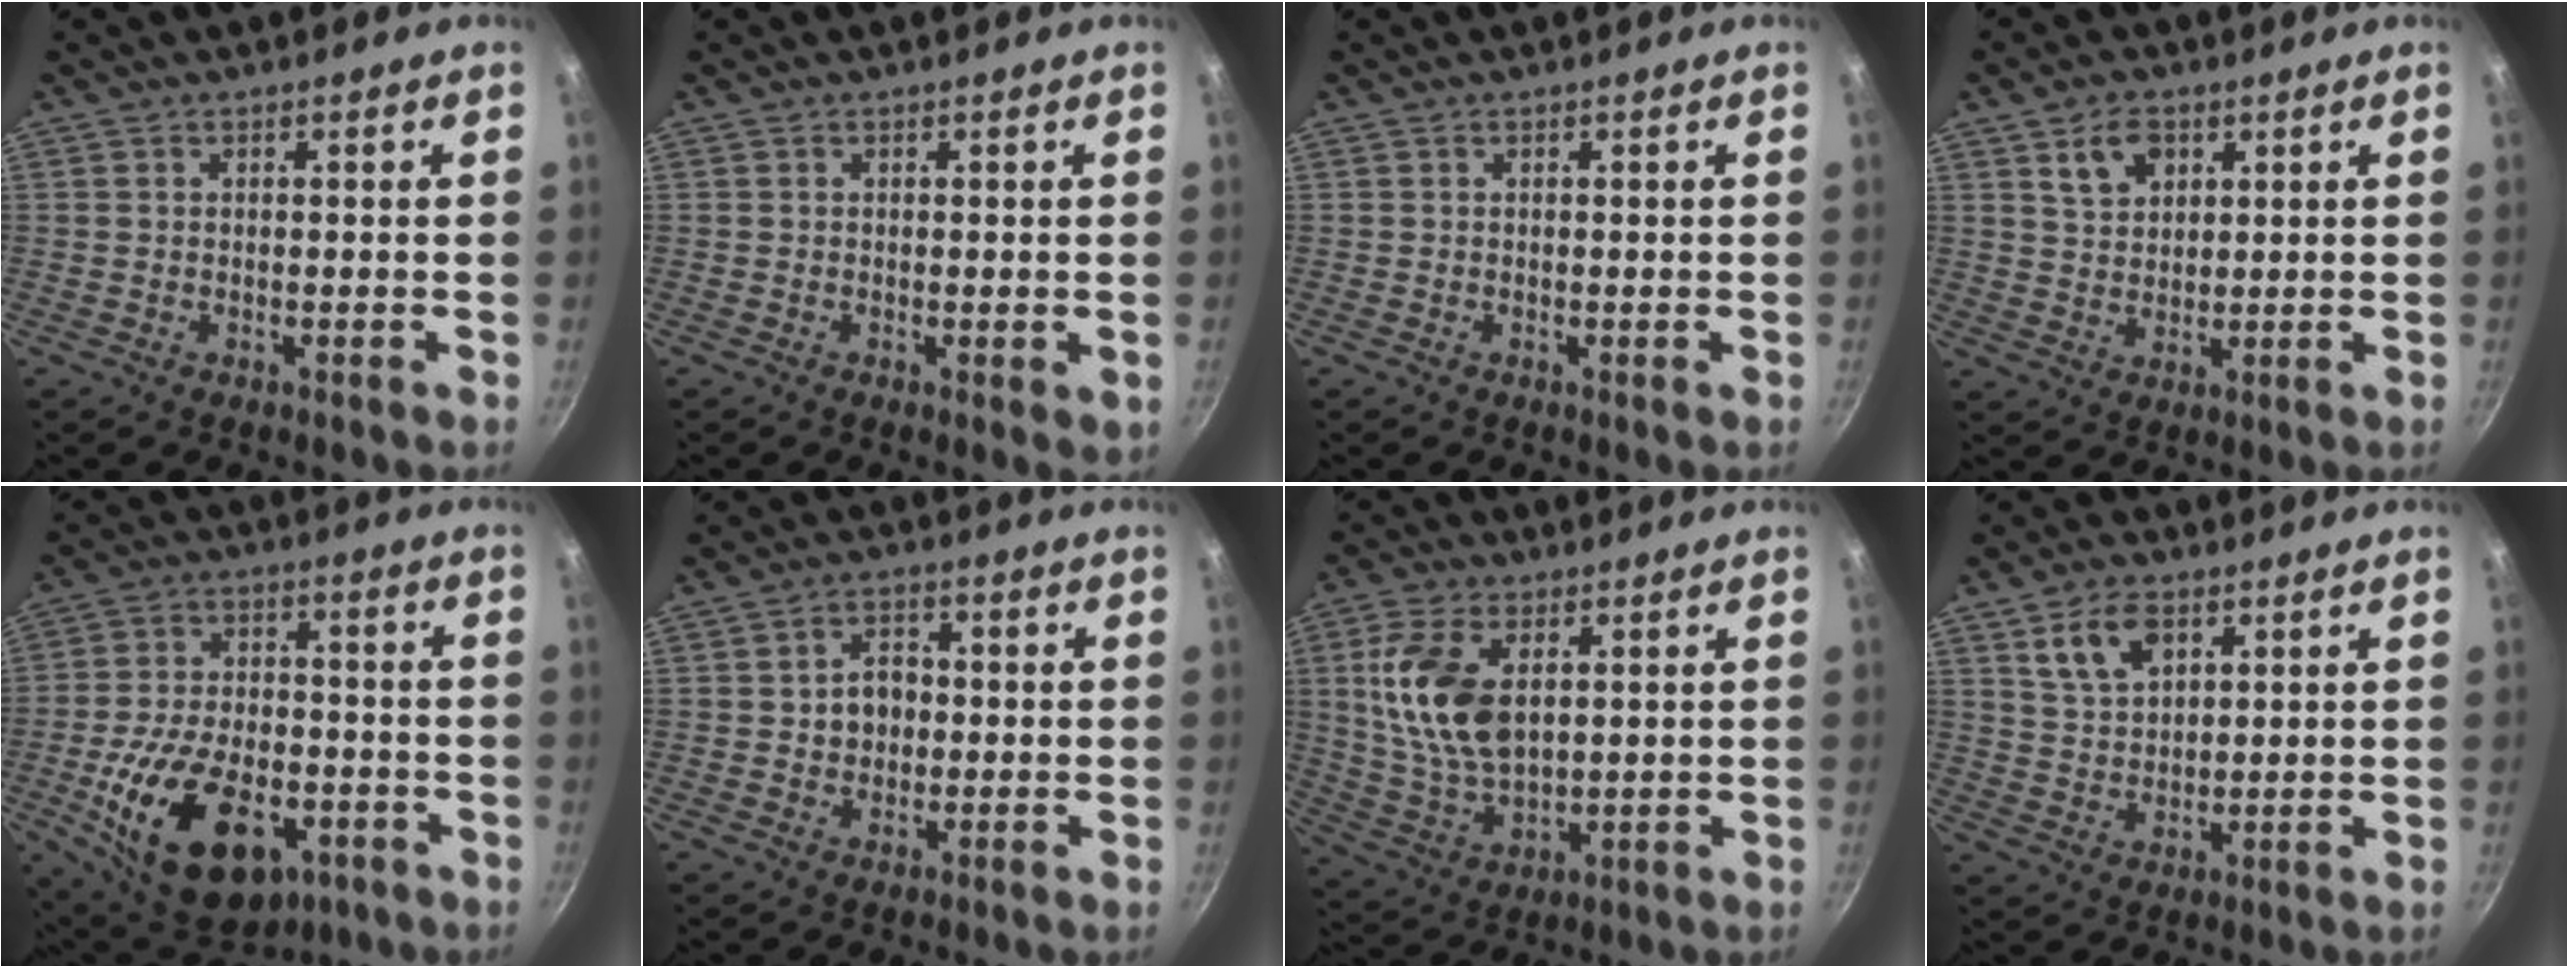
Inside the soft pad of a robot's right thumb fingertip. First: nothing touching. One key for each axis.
{"total": 2.0, "fx": -0.2, "fy": 0.7, "fz": 1.9, "tx": -0.025, "ty": -0.008, "tz": -0.003}
{"total": 0.0}
{"total": 6.1, "fx": 2.9, "fy": 4.1, "fz": 3.4, "tx": -0.041, "ty": -0.008, "tz": 0.057}
{"total": 21.7, "fx": -7.8, "fy": 12.7, "fz": 15.7, "tx": -0.250, "ty": 0.025, "tz": -0.116}
{"total": 5.1, "fx": -0.1, "fy": 4.1, "fz": 3.0, "tx": -0.021, "ty": 0.009, "tz": -0.004}
{"total": 13.9, "fx": 3.3, "fy": 7.9, "fz": 10.9, "tx": -0.202, "ty": -0.015, "tz": 0.072}
{"total": 7.6, "fx": 3.8, "fy": 4.5, "fz": 4.8, "tx": -0.073, "ty": -0.013, "tz": 0.077}